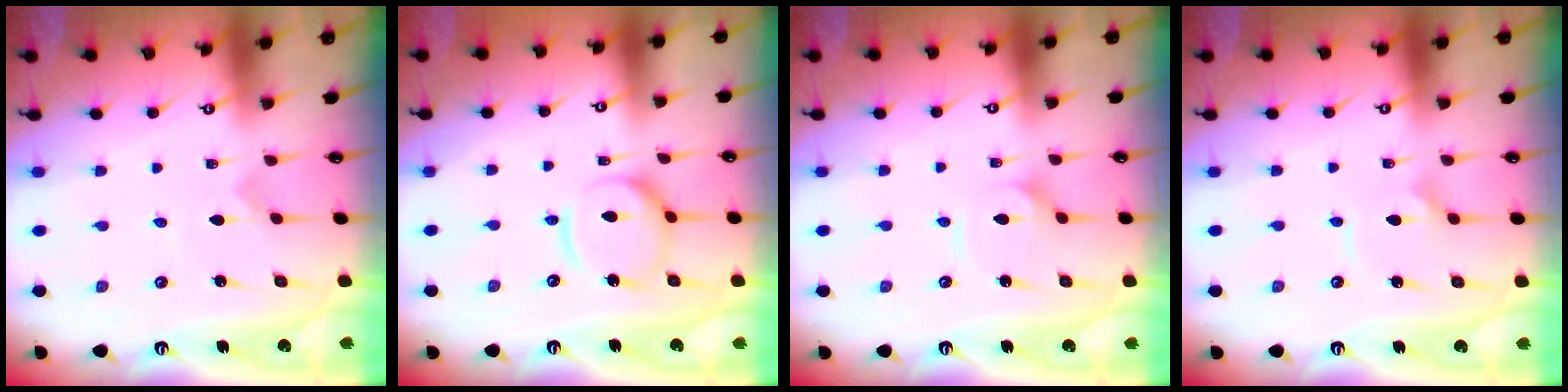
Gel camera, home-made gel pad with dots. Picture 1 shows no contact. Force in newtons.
{"total": 10.3, "press": 10.3, "slide": 0.9}
{"total": 3.2, "press": 3.2, "slide": 0.1}
{"total": 2.7, "press": 2.7, "slide": 0.2}